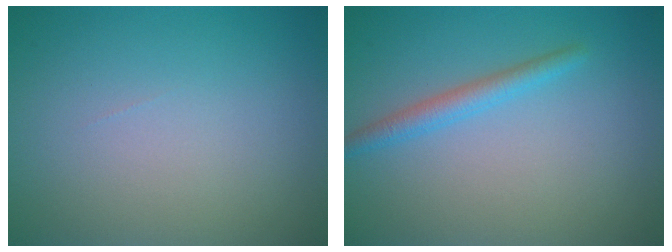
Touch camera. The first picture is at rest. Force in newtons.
{"total": 2.0, "press": 2.0, "slide": 0.1}